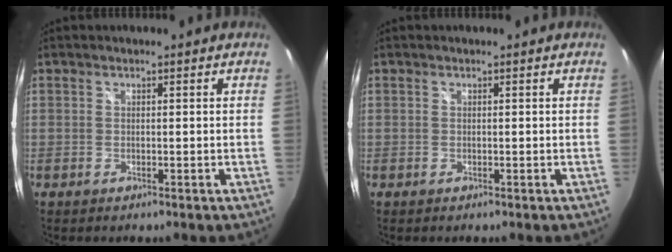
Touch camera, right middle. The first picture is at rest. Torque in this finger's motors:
{"motor_torque": [-0.02, -0.02, 0.00, 0.00]}